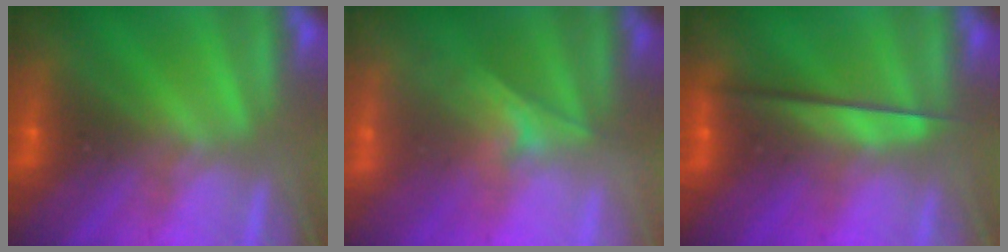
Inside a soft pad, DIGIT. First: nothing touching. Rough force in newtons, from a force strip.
{"total": 1.9}
{"total": 2.4}